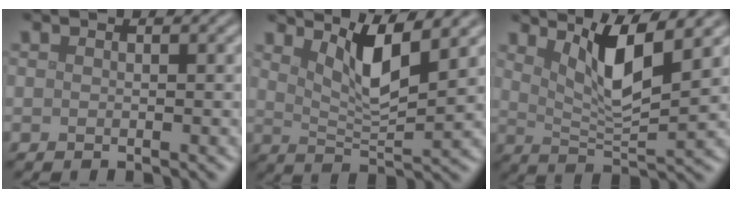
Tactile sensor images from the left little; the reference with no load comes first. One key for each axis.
{"total": 5.0, "fx": 2.8, "fy": 1.1, "fz": 4.0, "tx": -0.073, "ty": -0.009, "tz": 0.052}
{"total": 5.8, "fx": 3.1, "fy": 1.2, "fz": 4.8, "tx": -0.085, "ty": -0.009, "tz": 0.057}